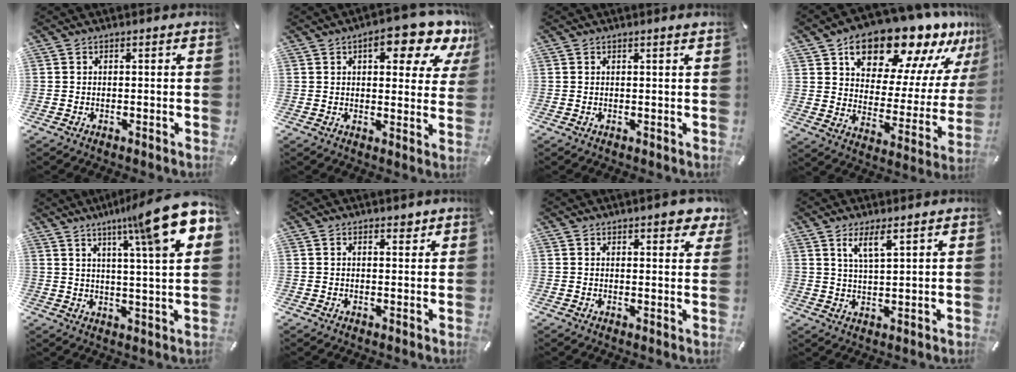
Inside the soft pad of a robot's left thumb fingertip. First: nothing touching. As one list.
[{"total": 11.7, "force": [6.5, 4.6, 8.5], "torque": [-0.103, -0.032, 0.103]}, {"total": 0.9, "force": [0.6, -0.1, 0.7], "torque": [-0.011, -0.001, 0.011]}, {"total": 18.7, "force": [15.1, 7.9, 7.6], "torque": [-0.118, -0.128, 0.255]}, {"total": 15.9, "force": [9.1, 0.6, 13.0], "torque": [-0.210, -0.049, 0.133]}, {"total": 1.9, "force": [1.2, 0.9, 1.2], "torque": [-0.017, -0.002, 0.020]}, {"total": 3.9, "force": [3.1, 1.4, 1.9], "torque": [-0.020, -0.017, 0.051]}, {"total": 5.5, "force": [3.6, 1.3, 4.0], "torque": [-0.080, -0.009, 0.060]}]